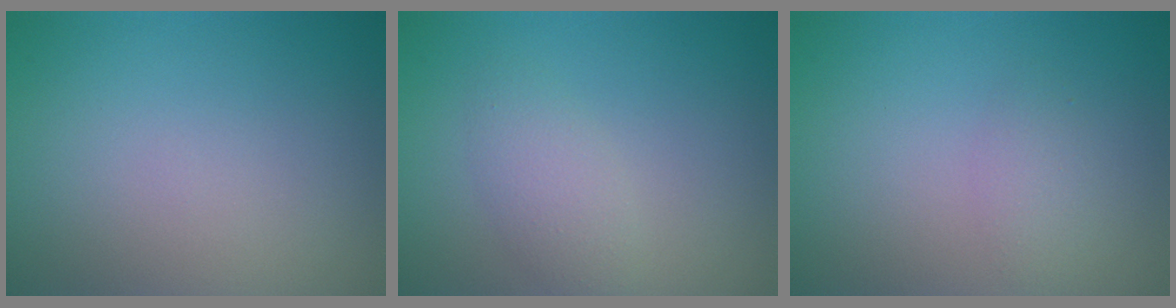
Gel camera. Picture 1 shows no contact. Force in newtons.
{"total": 2.1, "press": 2.1, "slide": 0.2}
{"total": 1.3, "press": 1.3, "slide": 0.0}